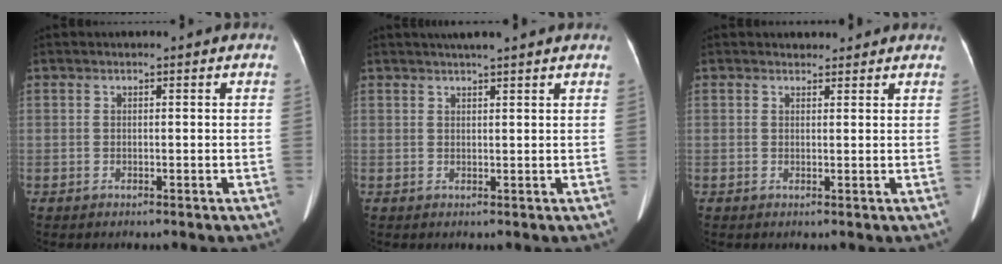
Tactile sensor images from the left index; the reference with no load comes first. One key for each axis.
{"total": 5.9, "fx": 5.0, "fy": -0.1, "fz": 3.2, "tx": -0.048, "ty": 0.027, "tz": 0.068}
{"total": 2.4, "fx": 2.1, "fy": 1.0, "fz": 0.2, "tx": -0.002, "ty": 0.013, "tz": 0.025}